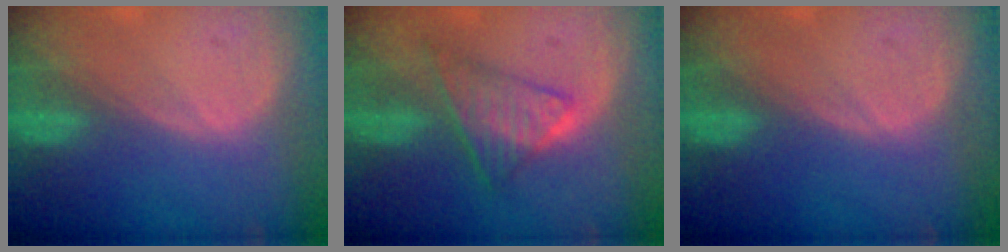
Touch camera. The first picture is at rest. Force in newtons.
{"total": 6.9, "press": 6.1, "slide": 3.2}
{"total": 0.0}